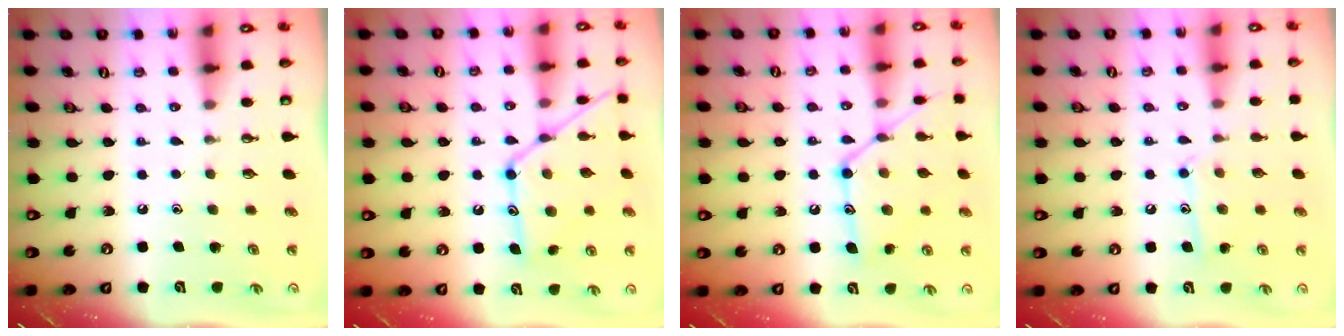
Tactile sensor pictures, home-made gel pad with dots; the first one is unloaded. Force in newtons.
{"total": 15.7, "press": 15.7, "slide": 1.2}
{"total": 16.6, "press": 16.6, "slide": 1.1}
{"total": 9.5, "press": 9.5, "slide": 0.7}